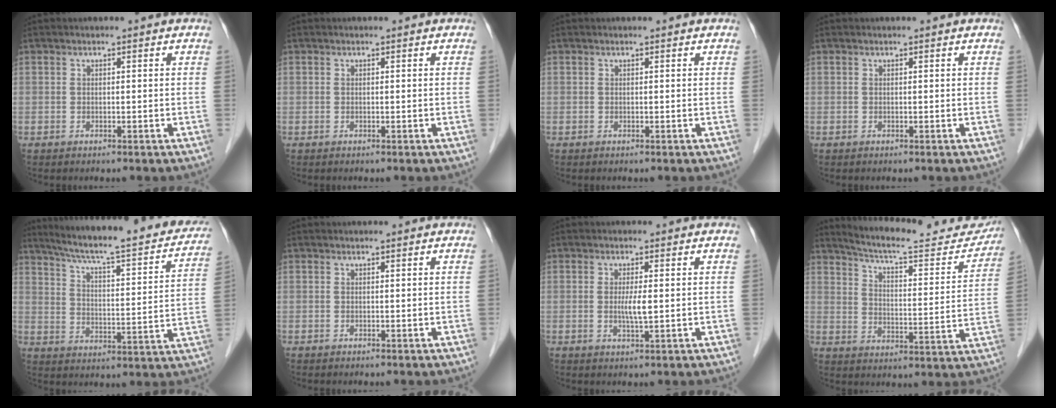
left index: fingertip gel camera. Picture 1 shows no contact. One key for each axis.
{"total": 0.0}
{"total": 0.0}
{"total": 0.0}
{"total": 25.8, "fx": 22.0, "fy": 3.3, "fz": 13.1, "tx": -0.198, "ty": -0.020, "tz": 0.288}
{"total": 0.6, "fx": 0.6, "fy": 0.1, "fz": 0.1, "tx": -0.003, "ty": 0.005, "tz": 0.007}
{"total": 2.5, "fx": 0.1, "fy": 0.1, "fz": 2.5, "tx": -0.053, "ty": -0.005, "tz": 0.002}
{"total": 19.3, "fx": 18.1, "fy": 3.1, "fz": 6.2, "tx": -0.083, "ty": -0.027, "tz": 0.238}